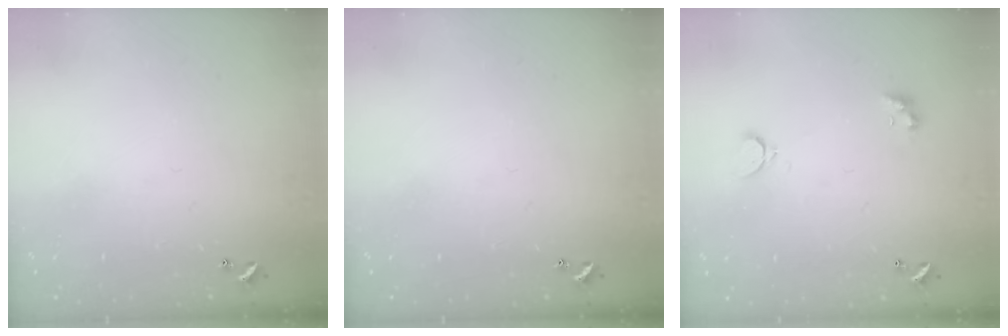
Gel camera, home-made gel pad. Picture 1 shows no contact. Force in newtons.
{"total": 0.0}
{"total": 3.4, "press": 3.3, "slide": 0.7}